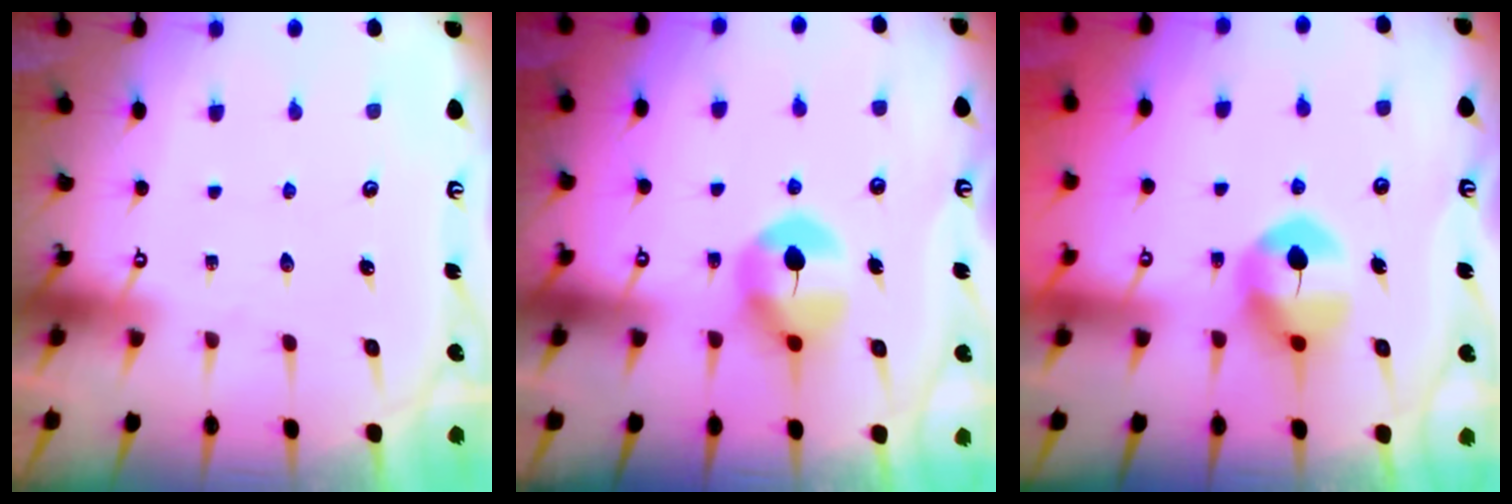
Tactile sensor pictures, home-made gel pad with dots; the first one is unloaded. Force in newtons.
{"total": 7.8, "press": 7.7, "slide": 0.4}
{"total": 8.3, "press": 8.3, "slide": 0.6}